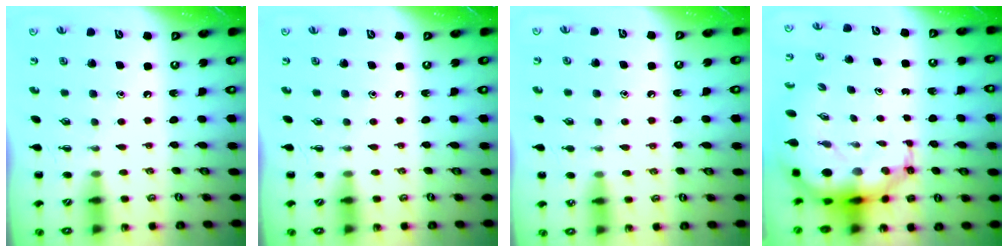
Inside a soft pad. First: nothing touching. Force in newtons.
{"total": 0.0}
{"total": 6.6, "press": 6.3, "slide": 2.1}
{"total": 13.0, "press": 12.6, "slide": 3.1}